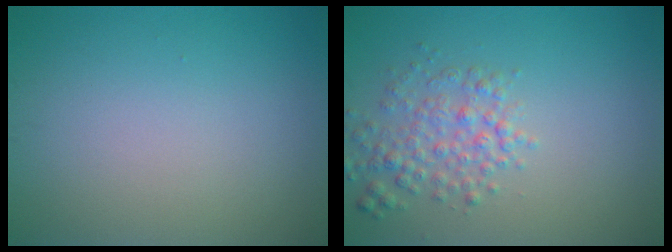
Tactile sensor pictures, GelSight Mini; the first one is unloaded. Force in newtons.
{"total": 3.1, "press": 3.1, "slide": 0.2}